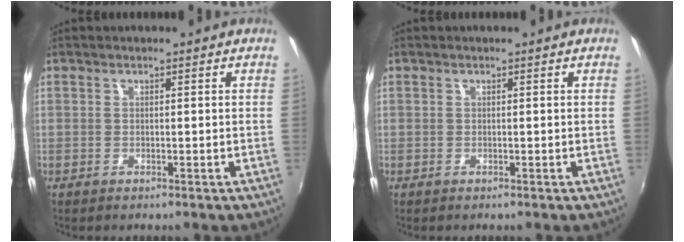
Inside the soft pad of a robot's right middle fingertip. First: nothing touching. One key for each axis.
{"total": 0.0}